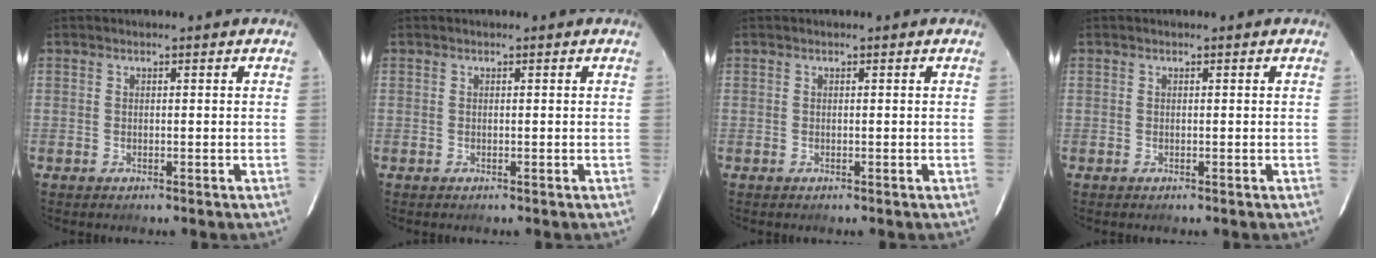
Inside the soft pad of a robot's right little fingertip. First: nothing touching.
{"total": 0.0}
{"total": 0.0}
{"total": 0.0}